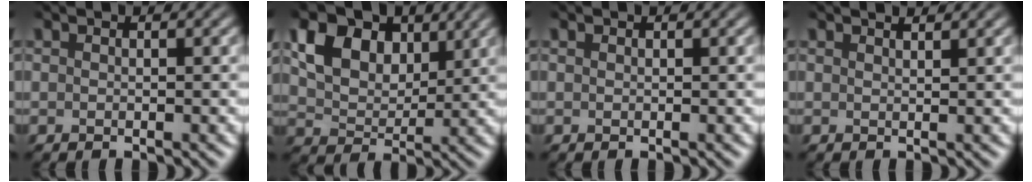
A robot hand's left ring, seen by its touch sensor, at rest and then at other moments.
{"total": 6.9, "force": [3.2, 4.5, 4.2], "torque": [-0.088, 0.000, 0.051]}
{"total": 0.0}
{"total": 1.4, "force": [1.3, 0.2, 0.5], "torque": [-0.006, -0.002, 0.012]}